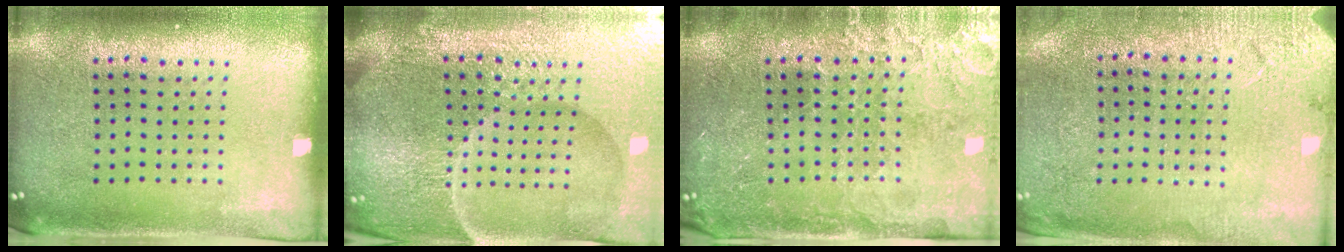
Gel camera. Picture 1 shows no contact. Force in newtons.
{"total": 6.6, "press": 5.8, "slide": 3.0}
{"total": 3.3, "press": 3.2, "slide": 0.8}
{"total": 2.5, "press": 2.5, "slide": 0.2}